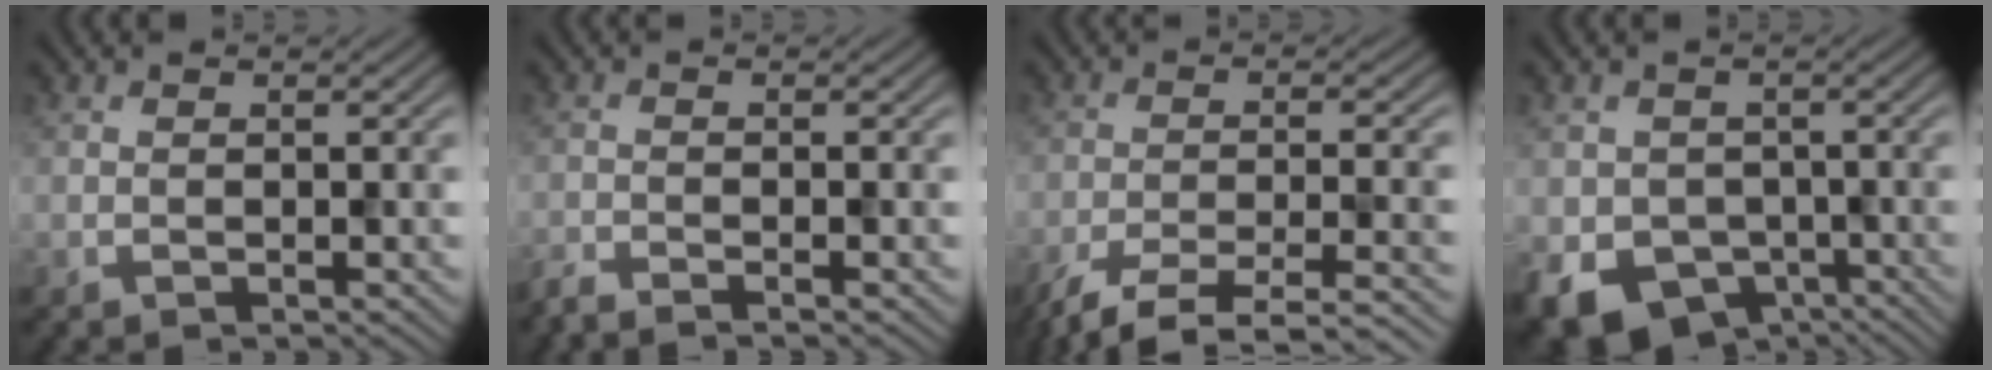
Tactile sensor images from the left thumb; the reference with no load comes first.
{"total": 2.4, "force": [-2.1, 0.2, 1.2], "torque": [-0.020, -0.006, -0.048]}
{"total": 5.7, "force": [-4.0, 1.3, 3.8], "torque": [-0.075, -0.008, -0.074]}
{"total": 8.4, "force": [-3.6, 6.6, 3.5], "torque": [-0.074, -0.036, -0.061]}